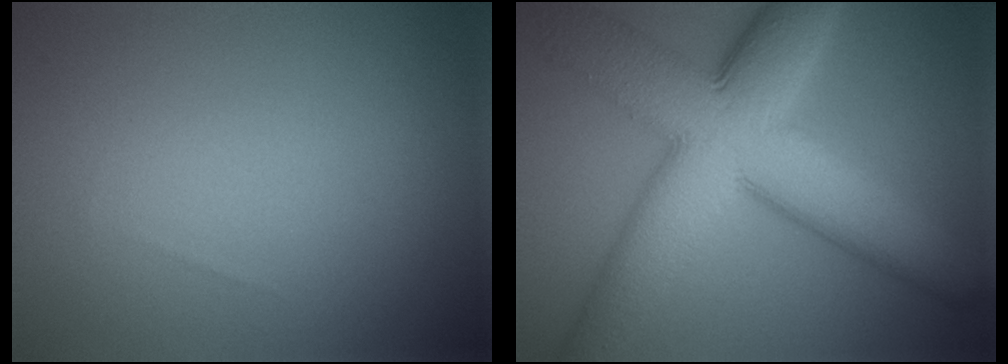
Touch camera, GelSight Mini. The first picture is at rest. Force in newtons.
{"total": 13.3, "press": 13.3, "slide": 0.4}